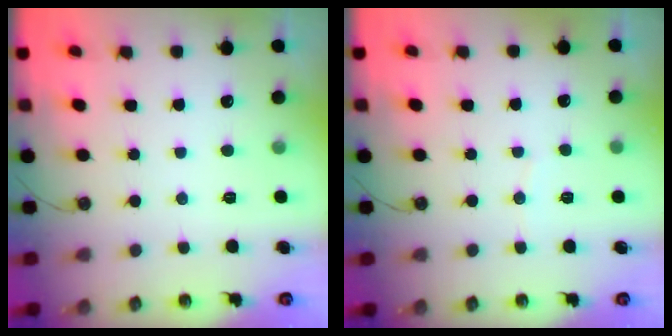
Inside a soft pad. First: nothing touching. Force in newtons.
{"total": 3.2, "press": 3.2, "slide": 0.3}